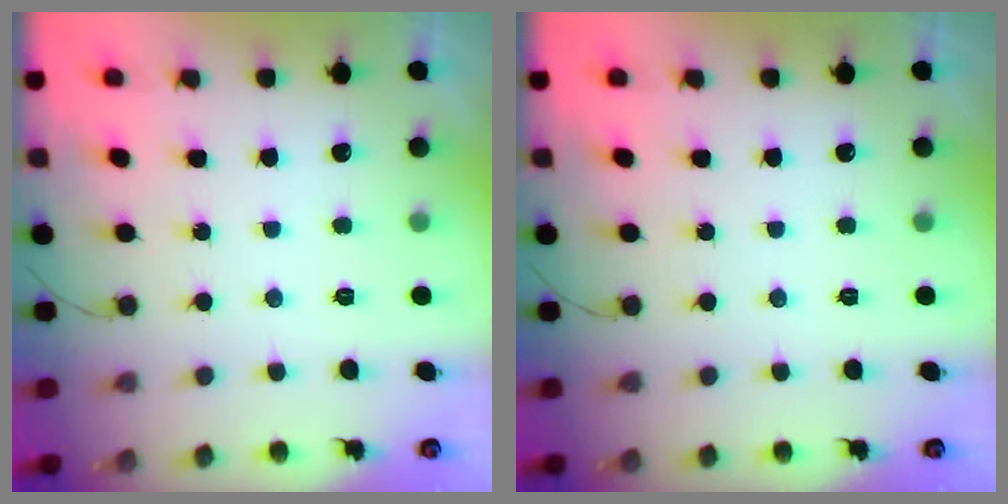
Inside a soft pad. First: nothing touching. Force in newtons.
{"total": 0.0}